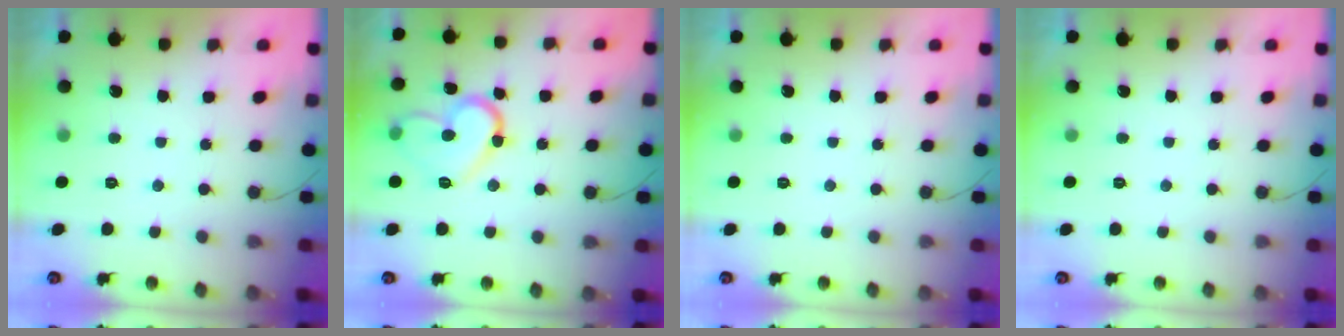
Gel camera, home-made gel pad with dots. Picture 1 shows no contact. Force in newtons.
{"total": 13.9, "press": 13.8, "slide": 1.2}
{"total": 0.0}
{"total": 0.0}